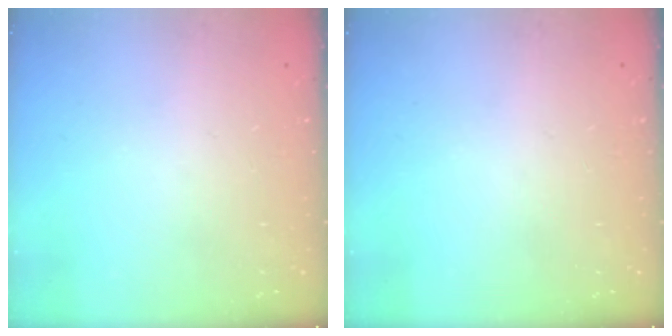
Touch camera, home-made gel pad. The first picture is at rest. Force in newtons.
{"total": 0.0}